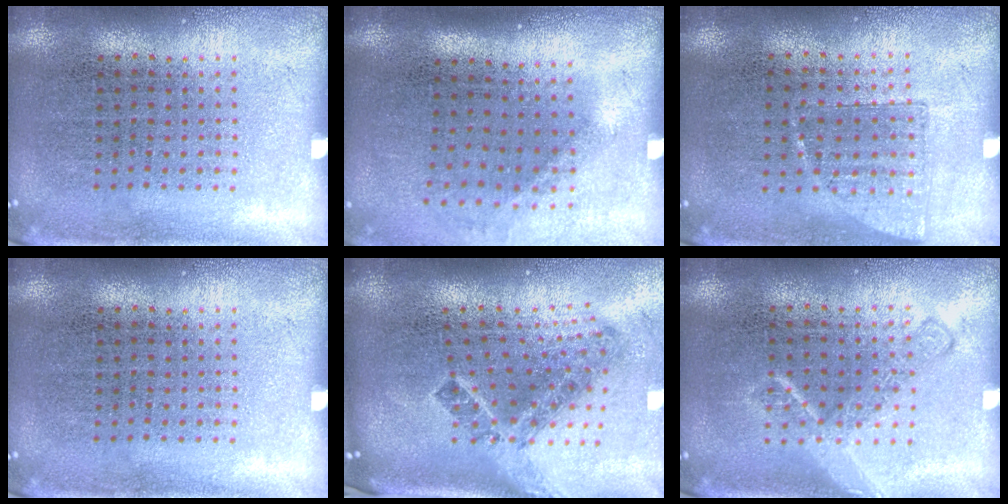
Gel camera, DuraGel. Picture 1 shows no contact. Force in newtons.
{"total": 1.3, "press": 0.9, "slide": 0.9}
{"total": 0.7, "press": 0.7, "slide": 0.3}
{"total": 0.0}
{"total": 2.2, "press": 1.3, "slide": 1.7}
{"total": 2.2, "press": 2.2, "slide": 0.3}